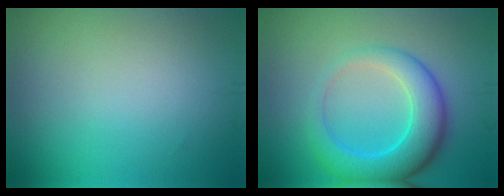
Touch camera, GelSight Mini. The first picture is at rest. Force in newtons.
{"total": 6.2, "press": 6.2, "slide": 0.4}